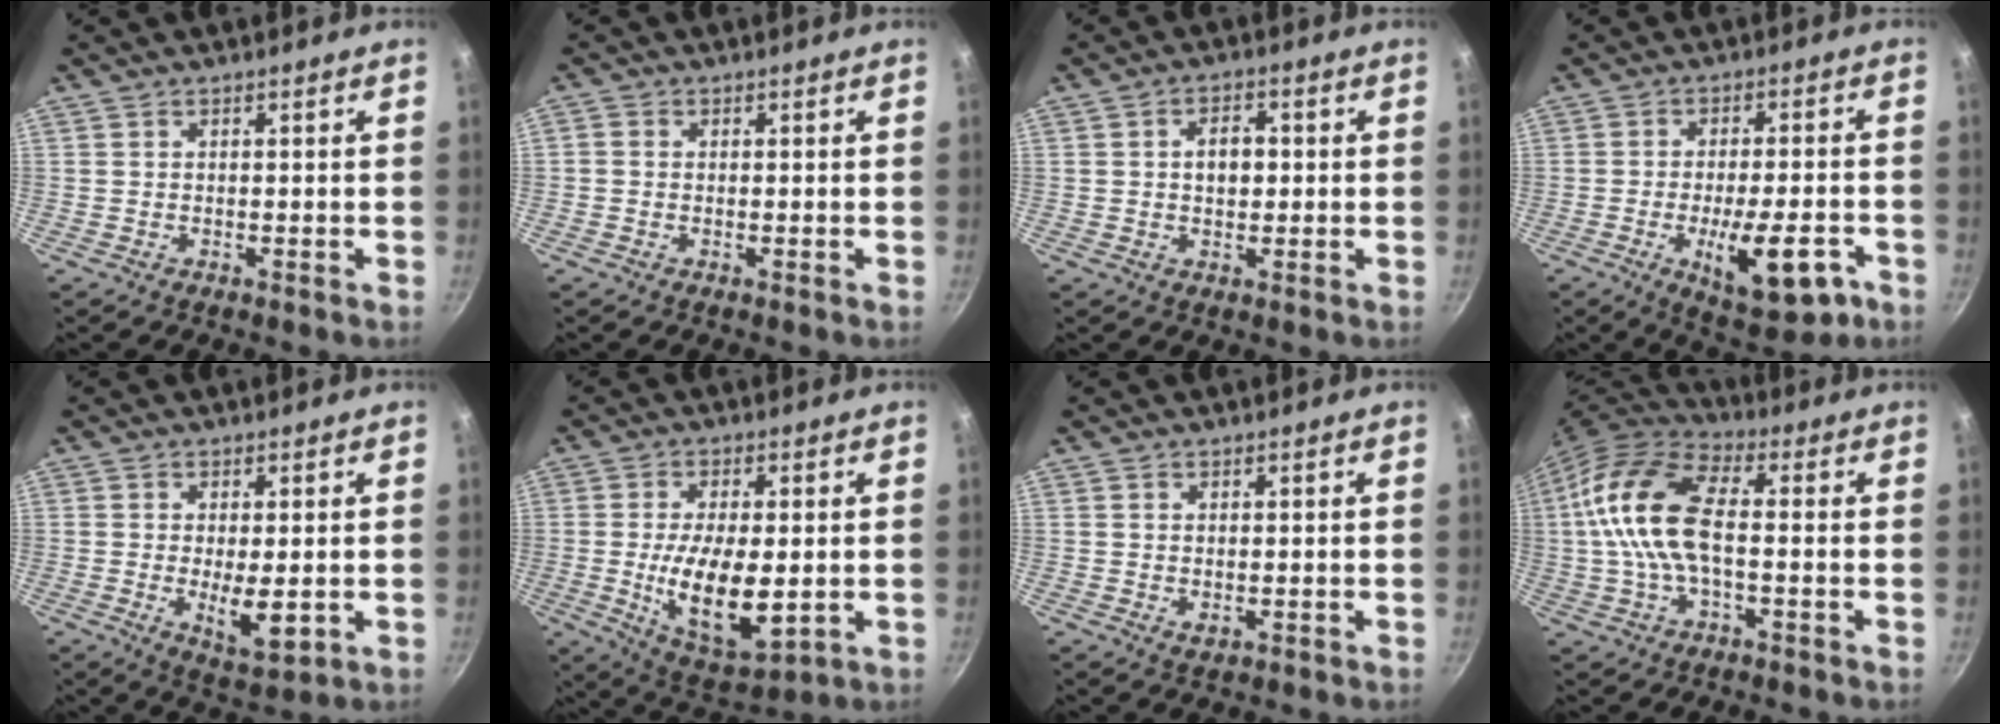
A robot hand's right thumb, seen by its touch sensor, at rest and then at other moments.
{"total": 1.1, "force": [-0.1, 1.0, 0.4], "torque": [-0.008, 0.004, -0.006]}
{"total": 4.8, "force": [0.4, 3.1, 3.6], "torque": [-0.038, 0.011, 0.004]}
{"total": 13.8, "force": [-5.2, 5.3, 11.6], "torque": [-0.147, 0.015, -0.066]}
{"total": 7.1, "force": [-0.7, 2.9, 6.5], "torque": [-0.103, -0.014, 0.000]}
{"total": 14.2, "force": [-1.4, 6.3, 12.6], "torque": [-0.215, -0.012, -0.013]}
{"total": 1.2, "force": [0.2, 0.8, 0.9], "torque": [-0.016, -0.003, 0.003]}
{"total": 15.3, "force": [0.2, 7.6, 13.3], "torque": [-0.259, 0.033, -0.013]}